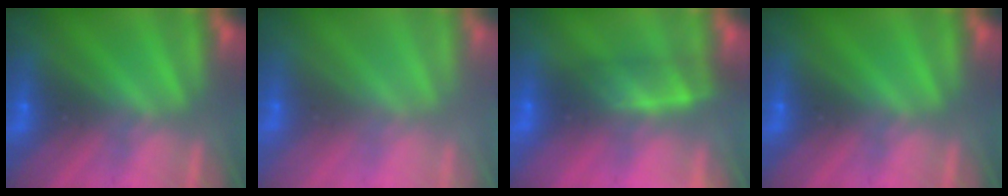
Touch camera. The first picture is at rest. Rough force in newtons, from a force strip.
{"total": 2.7}
{"total": 3.8}
{"total": 0.0}